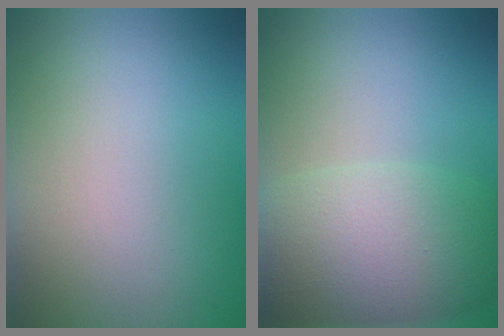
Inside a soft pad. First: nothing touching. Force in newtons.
{"total": 5.6, "press": 5.6, "slide": 0.4}